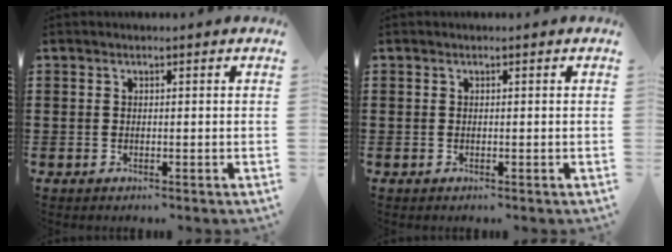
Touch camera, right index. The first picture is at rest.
{"total": 0.0}